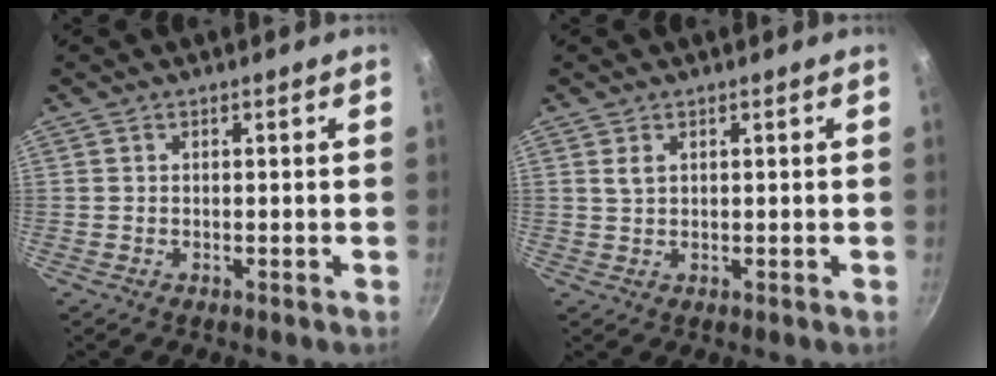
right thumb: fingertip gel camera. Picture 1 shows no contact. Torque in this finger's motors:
{"motor_torque": [0.23, 1.03, 0.35, 0.23, -0.02]}